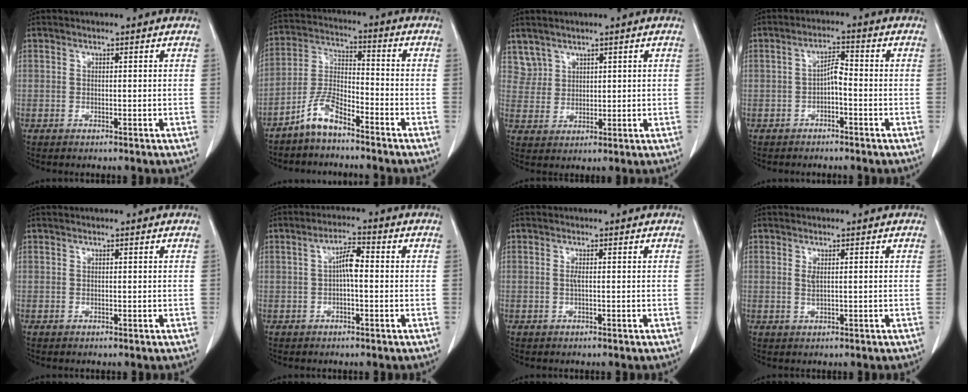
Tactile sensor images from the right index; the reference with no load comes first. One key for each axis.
{"total": 6.8, "fx": -5.3, "fy": 2.1, "fz": 3.7, "tx": -0.083, "ty": 0.003, "tz": -0.110}
{"total": 3.6, "fx": 2.8, "fy": 2.3, "fz": -0.3, "tx": 0.016, "ty": 0.004, "tz": 0.061}
{"total": 2.8, "fx": -0.9, "fy": 0.8, "fz": 2.5, "tx": -0.042, "ty": 0.010, "tz": -0.014}
{"total": 0.0}
{"total": 3.9, "fx": 0.2, "fy": 1.0, "fz": 3.8, "tx": -0.067, "ty": 0.012, "tz": 0.001}
{"total": 0.7, "fx": 0.0, "fy": 0.1, "fz": 0.7, "tx": -0.019, "ty": -0.002, "tz": 0.000}
{"total": 1.3, "fx": 0.3, "fy": 0.3, "fz": 1.3, "tx": -0.028, "ty": -0.003, "tz": 0.009}